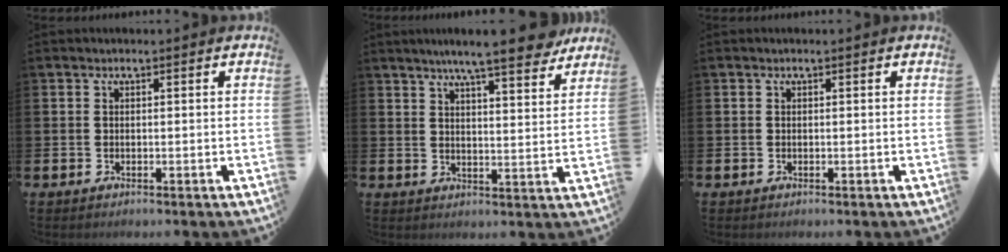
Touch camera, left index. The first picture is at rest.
{"total": 8.4, "force": [7.4, 0.6, 3.9], "torque": [-0.063, -0.042, 0.125]}
{"total": 0.0}